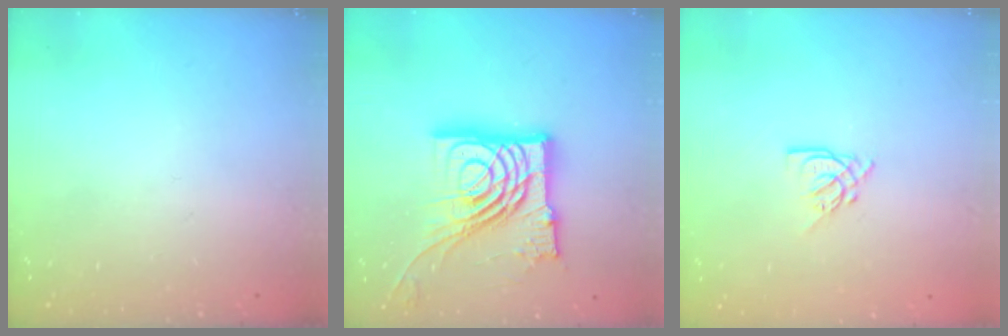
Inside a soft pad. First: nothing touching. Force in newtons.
{"total": 23.8, "press": 23.6, "slide": 2.4}
{"total": 4.3, "press": 4.2, "slide": 0.5}